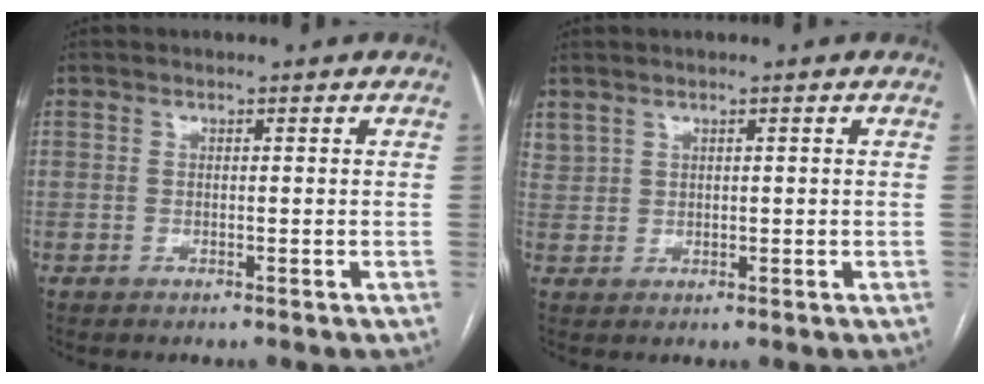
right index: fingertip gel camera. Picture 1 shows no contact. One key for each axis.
{"total": 1.9, "fx": 1.4, "fy": 1.2, "fz": 0.4, "tx": -0.012, "ty": 0.012, "tz": 0.037}